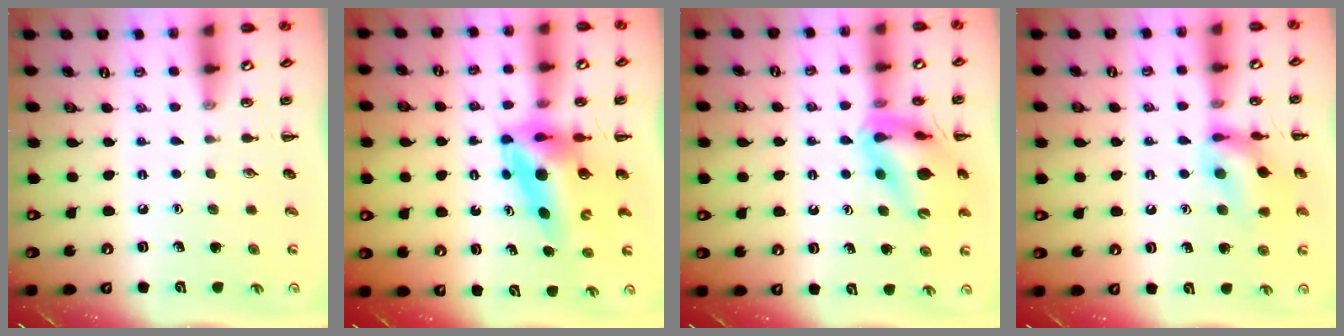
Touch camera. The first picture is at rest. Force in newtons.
{"total": 9.6, "press": 9.2, "slide": 3.0}
{"total": 14.9, "press": 14.7, "slide": 2.4}
{"total": 13.9, "press": 13.9, "slide": 1.1}